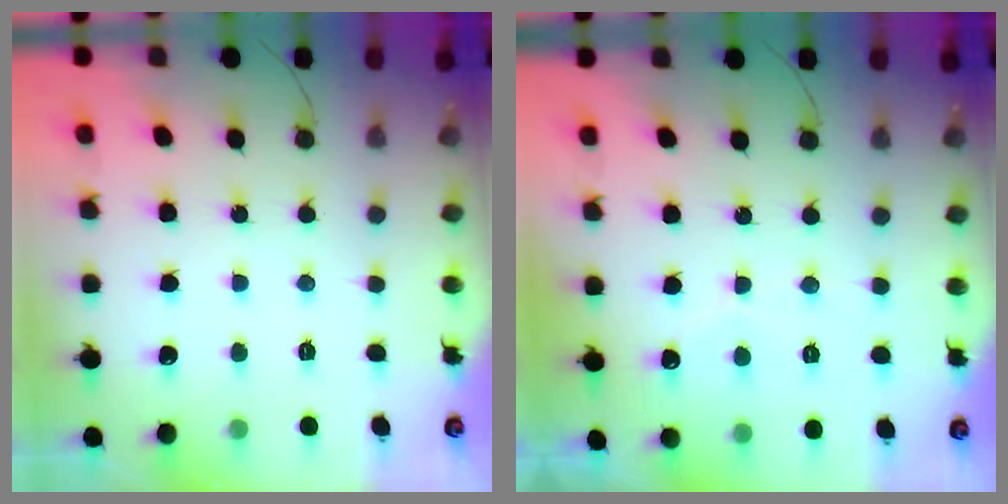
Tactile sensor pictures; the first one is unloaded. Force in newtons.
{"total": 2.7, "press": 2.7, "slide": 0.1}